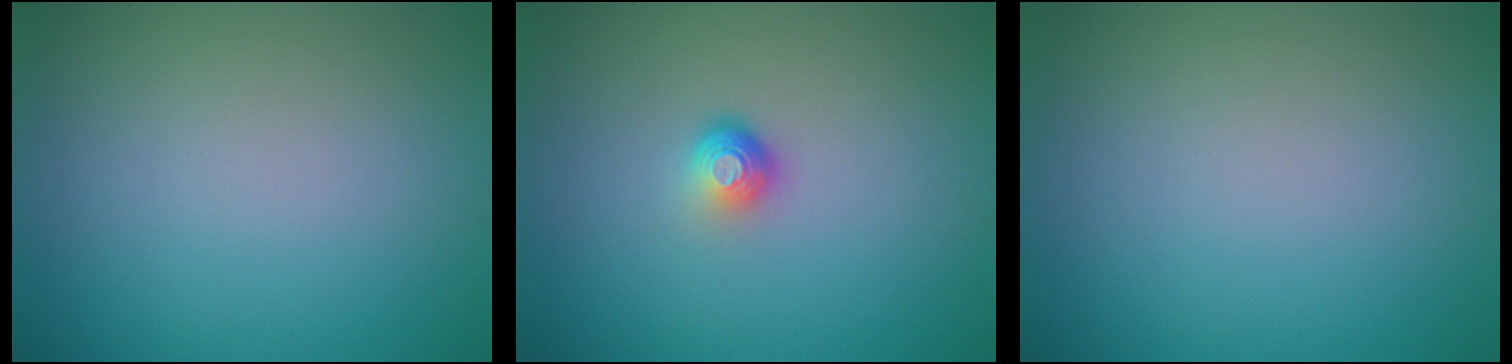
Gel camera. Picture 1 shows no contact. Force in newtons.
{"total": 1.9, "press": 1.3, "slide": 1.4}
{"total": 0.0}